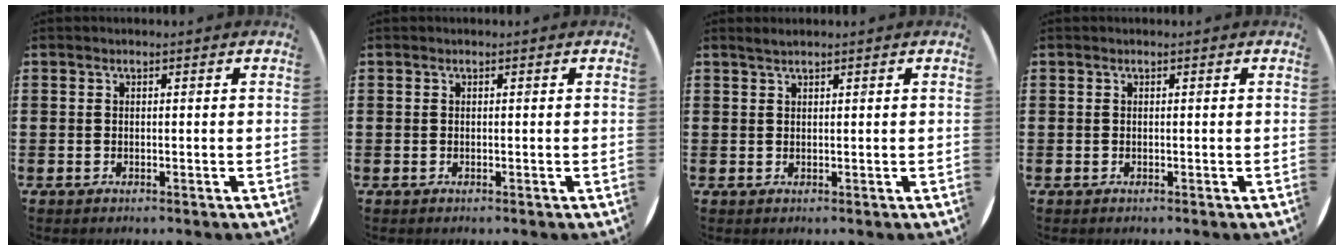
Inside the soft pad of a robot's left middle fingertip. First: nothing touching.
{"total": 0.0}
{"total": 0.9, "force": [0.8, -0.1, 0.4], "torque": [-0.007, 0.000, 0.016]}
{"total": 0.0}